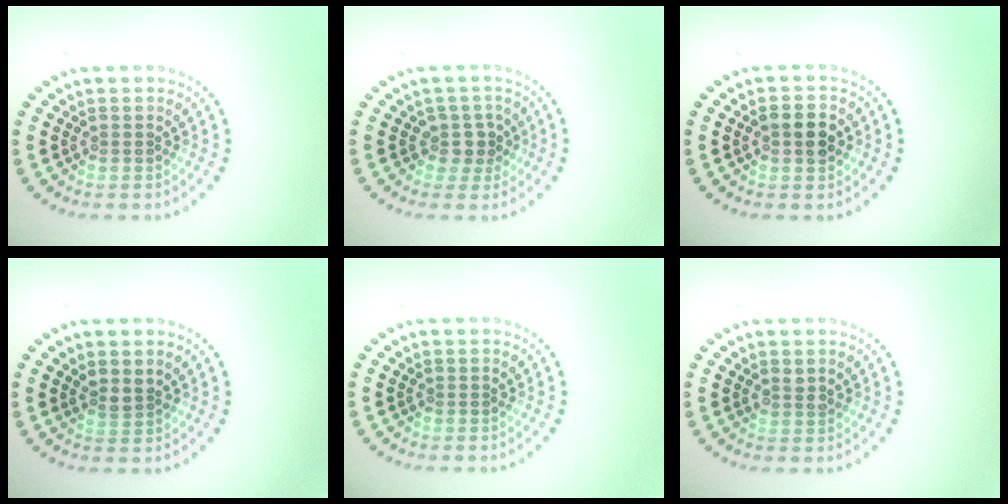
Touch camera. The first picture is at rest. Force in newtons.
{"total": 2.2, "press": 1.7, "slide": 1.3}
{"total": 2.4, "press": 2.4, "slide": 0.2}
{"total": 1.5, "press": 1.2, "slide": 1.0}
{"total": 0.0}
{"total": 0.9, "press": 0.7, "slide": 0.5}